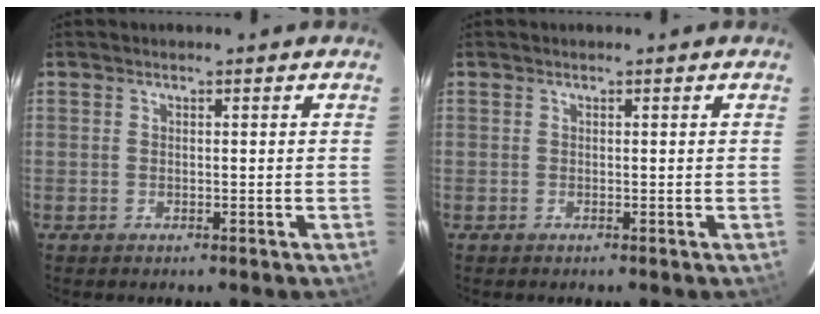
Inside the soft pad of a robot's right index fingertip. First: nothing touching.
{"total": 0.0}